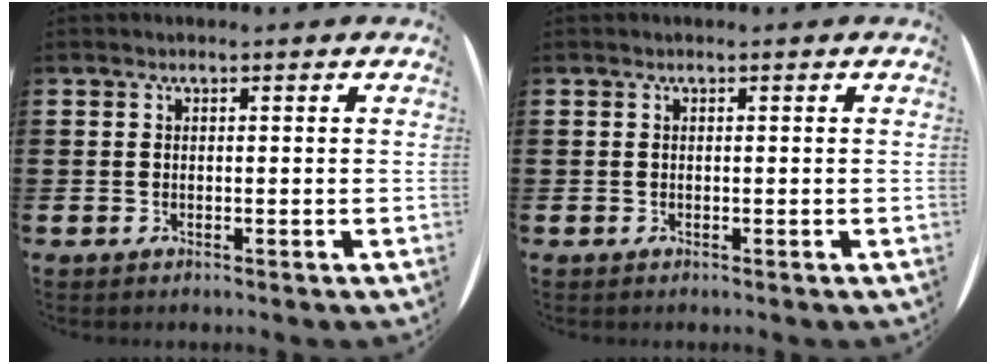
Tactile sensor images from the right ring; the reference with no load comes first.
{"total": 0.0}